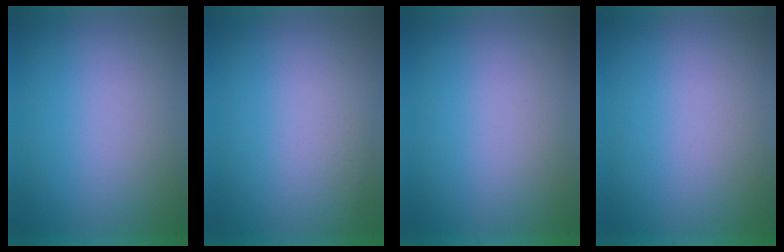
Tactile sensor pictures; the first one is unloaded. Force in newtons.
{"total": 1.1}
{"total": 0.0}
{"total": 0.0}